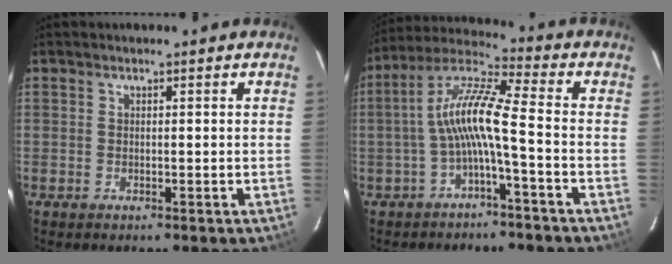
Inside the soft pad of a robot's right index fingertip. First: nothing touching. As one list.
[{"total": 9.4, "force": [-2.4, 0.5, 9.1], "torque": [-0.199, 0.023, -0.049]}]